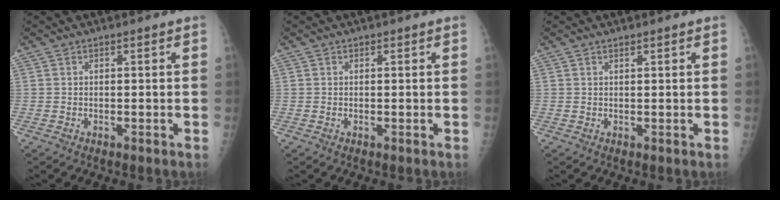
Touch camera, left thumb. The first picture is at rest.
{"total": 0.0}
{"total": 0.5, "force": [0.4, 0.1, 0.2], "torque": [-0.004, -0.003, 0.008]}